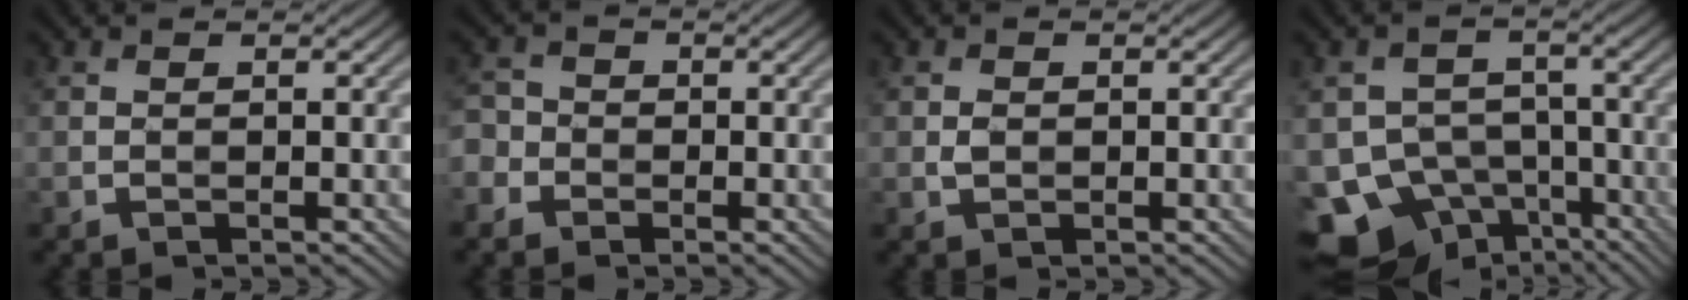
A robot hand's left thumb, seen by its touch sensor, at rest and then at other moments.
{"total": 2.6, "force": [-1.3, 2.2, 0.3], "torque": [-0.014, 0.002, -0.038]}
{"total": 1.0, "force": [0.0, 0.8, 0.5], "torque": [-0.013, 0.000, -0.001]}
{"total": 11.8, "force": [-7.6, 8.3, 3.6], "torque": [-0.083, -0.019, -0.114]}